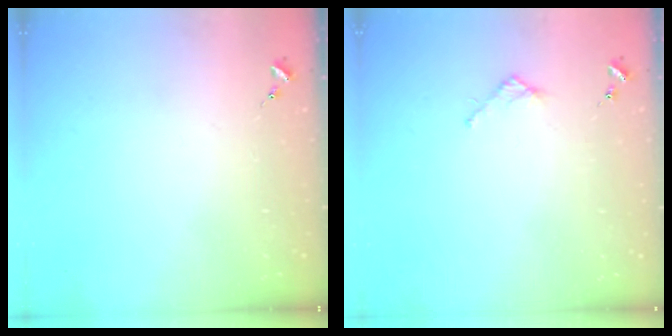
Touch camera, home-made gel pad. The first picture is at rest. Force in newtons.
{"total": 2.7, "press": 2.7, "slide": 0.2}